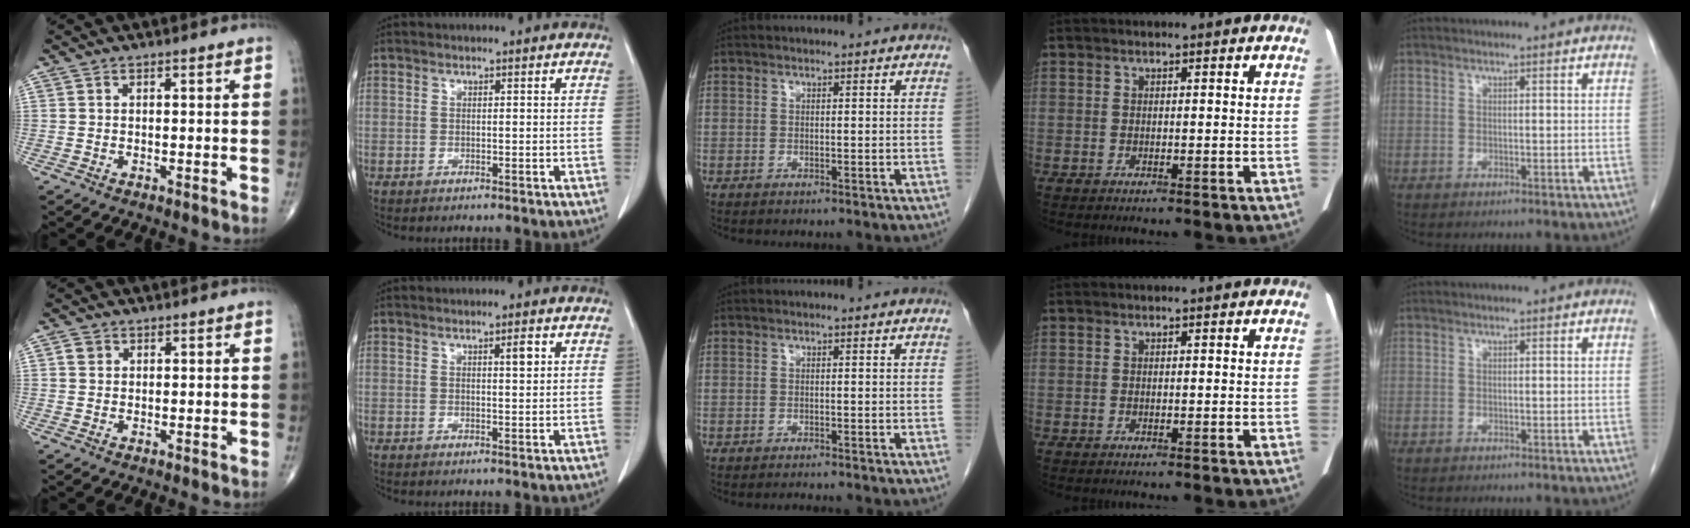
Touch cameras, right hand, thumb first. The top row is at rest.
{"thumb": {"total": 1.7, "force": [0.6, 1.5, 0.6], "torque": [-0.003, 0.000, 0.007]}, "index": {"total": 1.7, "force": [0.7, 0.2, 1.6], "torque": [-0.026, 0.000, 0.011]}, "middle": {"total": 1.0, "force": [-1.0, -0.1, 0.2], "torque": [-0.005, -0.003, -0.012]}}